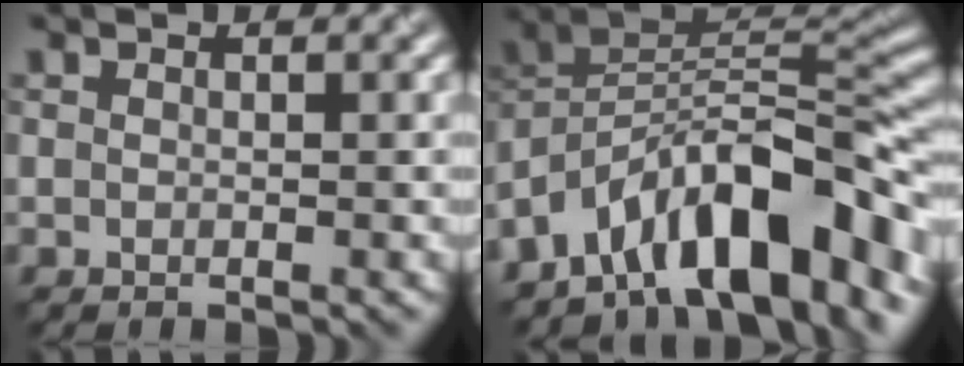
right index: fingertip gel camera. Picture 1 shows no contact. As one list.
[{"total": 12.3, "force": [-7.1, 5.2, 8.6], "torque": [-0.123, 0.027, -0.134]}]